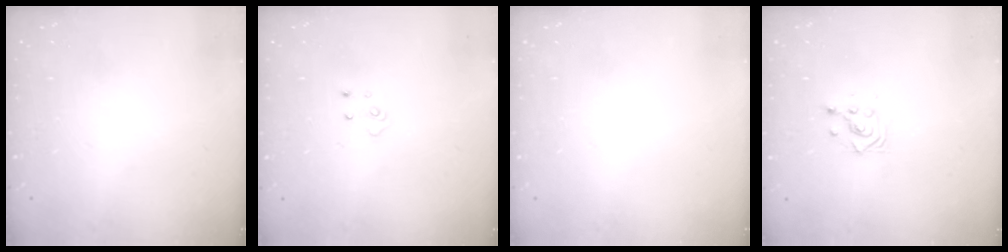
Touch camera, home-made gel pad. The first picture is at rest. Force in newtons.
{"total": 4.0, "press": 4.0, "slide": 0.4}
{"total": 0.0}
{"total": 2.9, "press": 2.9, "slide": 0.1}